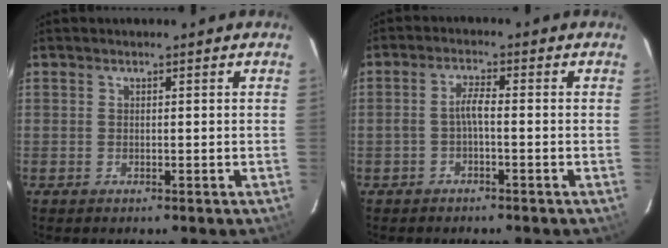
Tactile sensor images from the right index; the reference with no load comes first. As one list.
[{"total": 2.5, "force": [-1.0, 0.3, 2.3], "torque": [-0.049, 0.007, -0.019]}]